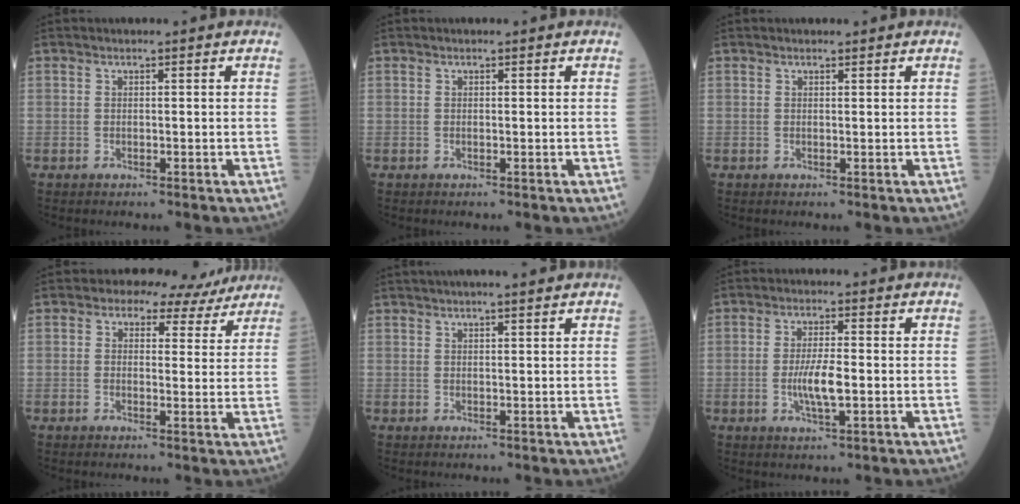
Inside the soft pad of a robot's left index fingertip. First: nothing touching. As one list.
[{"total": 0.0}, {"total": 0.9, "force": [0.8, 0.2, 0.2], "torque": [-0.002, 0.005, 0.013]}, {"total": 6.5, "force": [5.3, 3.6, 1.4], "torque": [-0.002, 0.012, 0.048]}, {"total": 5.8, "force": [4.9, 0.2, 3.0], "torque": [-0.035, 0.025, 0.069]}, {"total": 4.8, "force": [-0.9, 0.8, 4.7], "torque": [-0.088, -0.006, -0.016]}]